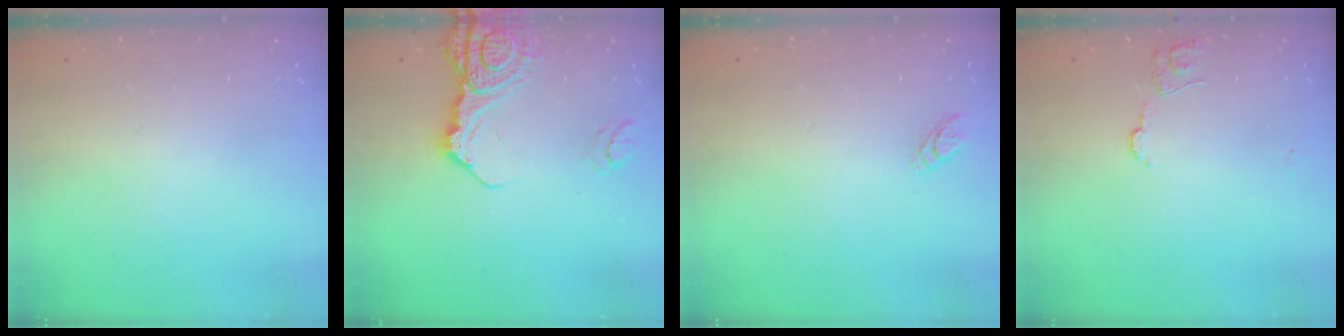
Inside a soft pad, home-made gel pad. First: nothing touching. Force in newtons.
{"total": 13.9, "press": 13.9, "slide": 1.2}
{"total": 2.8, "press": 2.8, "slide": 0.3}
{"total": 6.8, "press": 6.8, "slide": 0.5}